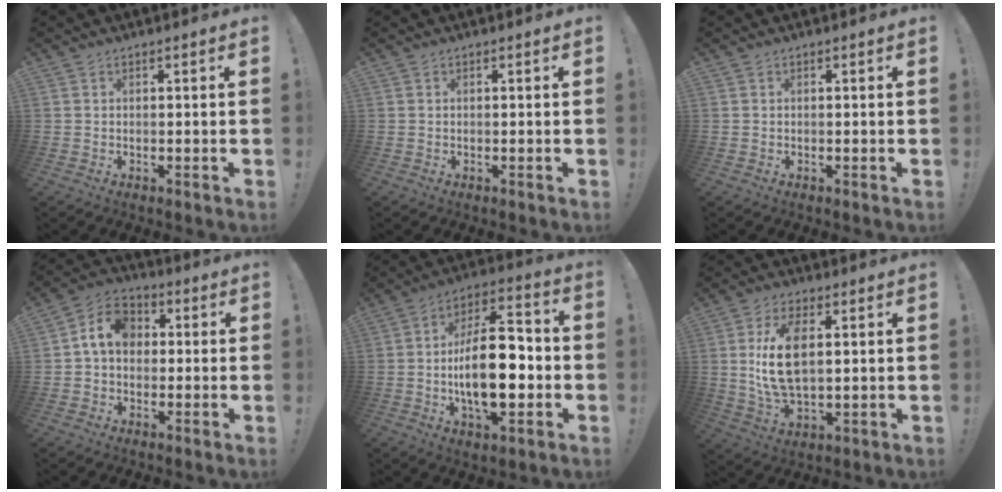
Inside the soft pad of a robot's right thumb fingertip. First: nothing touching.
{"total": 0.0}
{"total": 0.0}
{"total": 9.5, "force": [1.3, 7.2, 6.1], "torque": [-0.104, 0.021, 0.031]}
{"total": 19.5, "force": [-3.2, 8.9, 17.0], "torque": [-0.292, 0.007, -0.054]}
{"total": 13.4, "force": [2.2, 7.2, 11.1], "torque": [-0.208, -0.004, 0.038]}